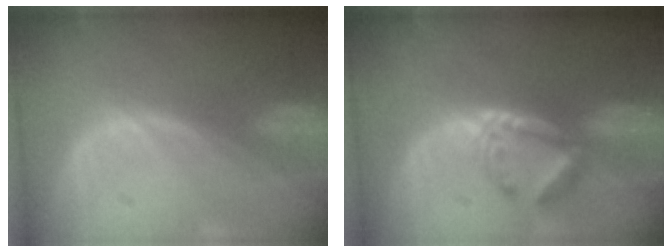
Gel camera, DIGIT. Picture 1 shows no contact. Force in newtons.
{"total": 6.0, "press": 5.4, "slide": 2.7}